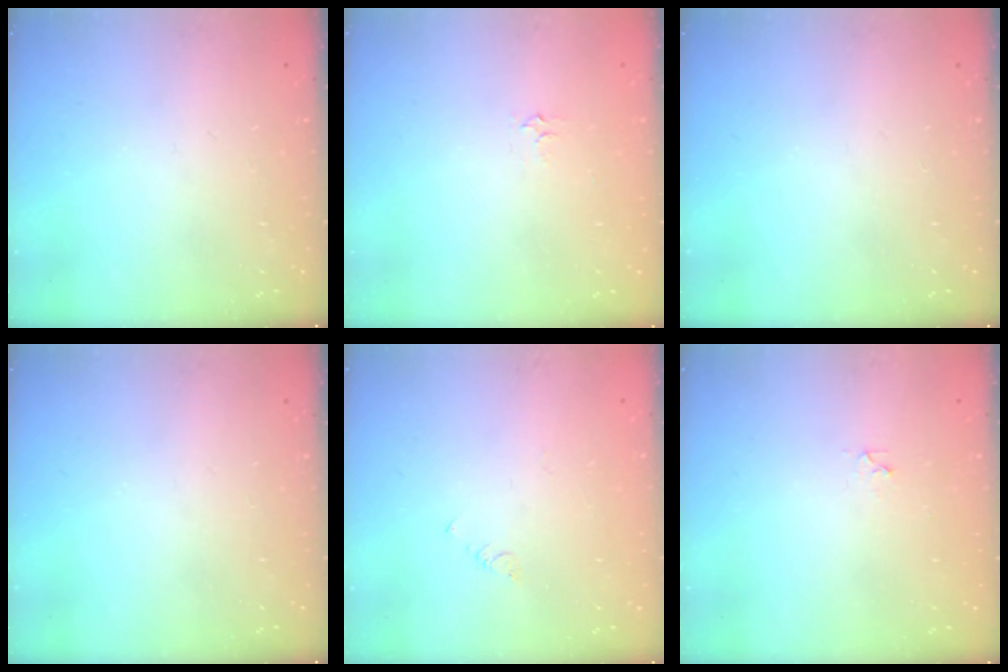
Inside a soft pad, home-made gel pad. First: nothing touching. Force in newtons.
{"total": 3.4, "press": 3.4, "slide": 0.5}
{"total": 0.0}
{"total": 0.0}
{"total": 1.0, "press": 0.9, "slide": 0.3}
{"total": 1.9, "press": 1.9, "slide": 0.2}